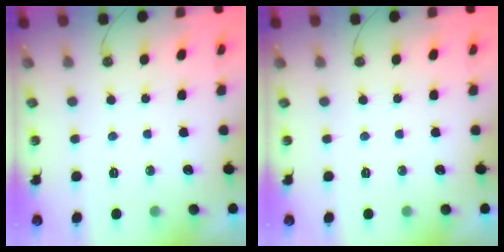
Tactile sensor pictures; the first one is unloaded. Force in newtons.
{"total": 0.0}